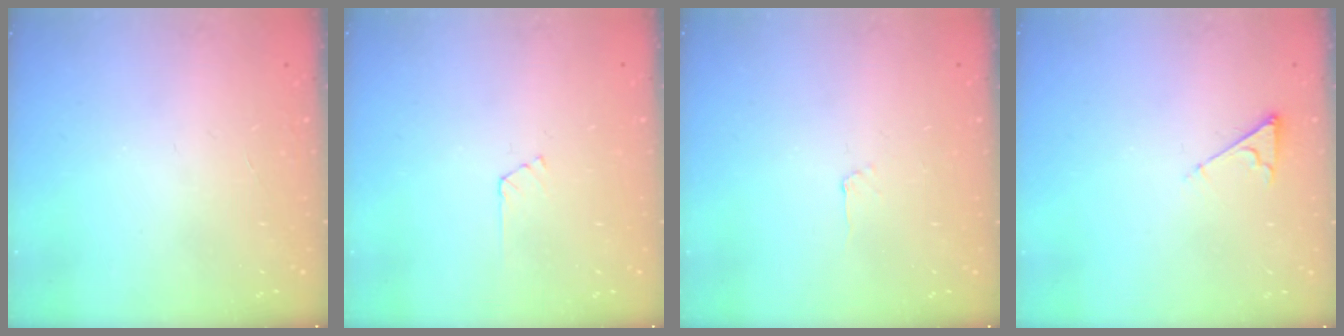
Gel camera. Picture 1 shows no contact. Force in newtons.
{"total": 2.4, "press": 2.4, "slide": 0.3}
{"total": 2.5, "press": 2.5, "slide": 0.3}
{"total": 3.6, "press": 3.6, "slide": 0.4}